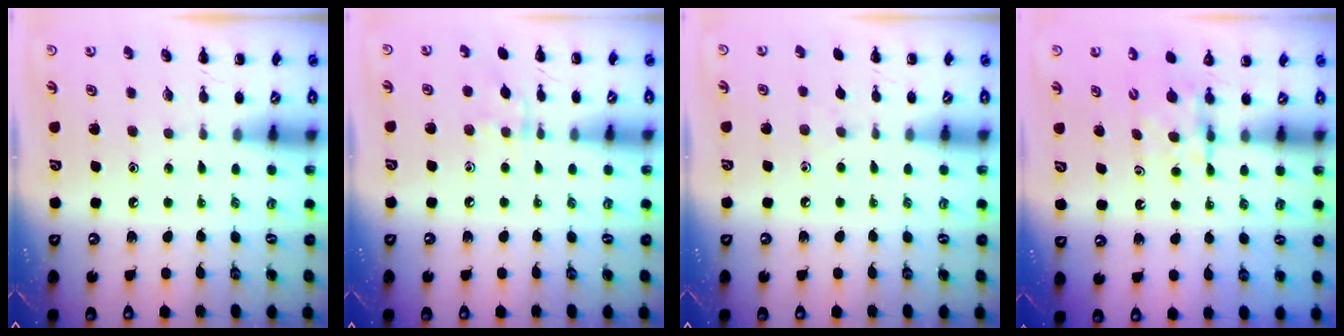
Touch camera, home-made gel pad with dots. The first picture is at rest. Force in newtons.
{"total": 5.9, "press": 5.8, "slide": 1.0}
{"total": 2.9, "press": 2.7, "slide": 1.2}
{"total": 5.3, "press": 5.3, "slide": 0.3}